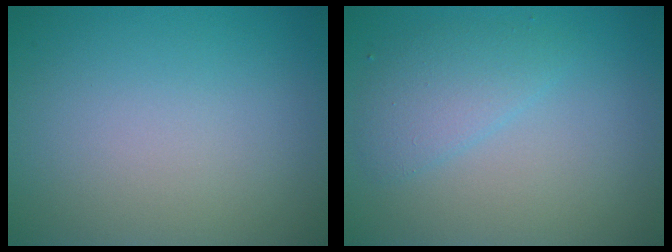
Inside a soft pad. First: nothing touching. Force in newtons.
{"total": 2.5, "press": 2.5, "slide": 0.1}